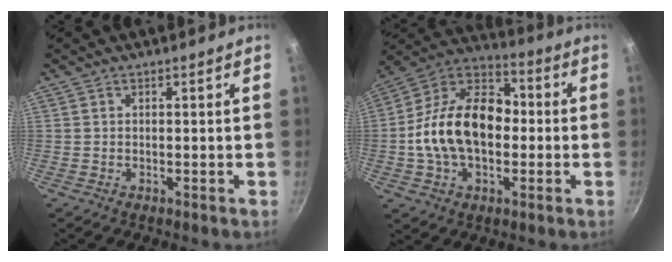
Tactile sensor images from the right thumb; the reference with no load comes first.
{"total": 19.6, "force": [-1.3, 12.9, 14.7], "torque": [-0.227, 0.045, -0.042]}